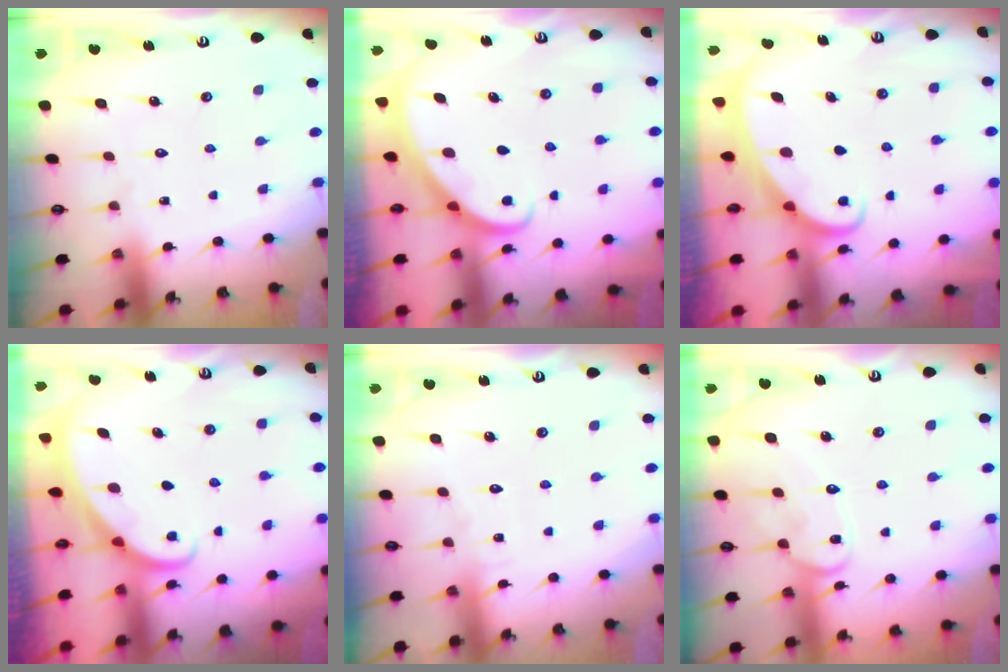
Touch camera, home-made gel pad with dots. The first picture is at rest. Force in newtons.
{"total": 3.0, "press": 3.0, "slide": 0.2}
{"total": 2.0, "press": 2.0, "slide": 0.2}
{"total": 1.3, "press": 1.3, "slide": 0.0}
{"total": 2.6, "press": 2.6, "slide": 0.3}
{"total": 13.5, "press": 13.5, "slide": 1.1}